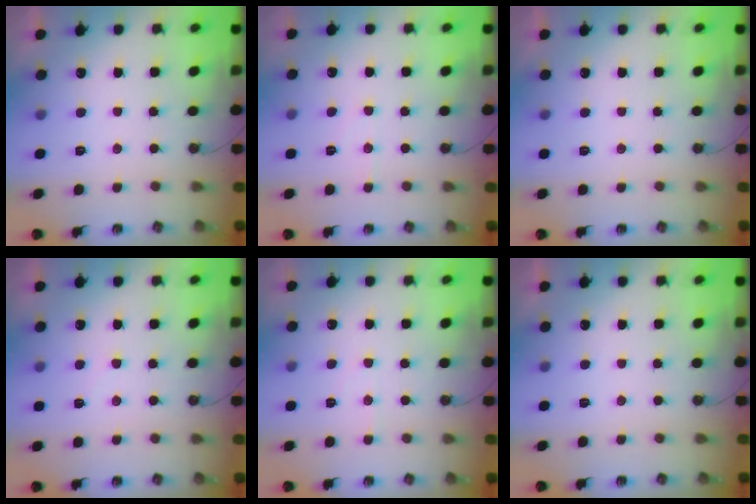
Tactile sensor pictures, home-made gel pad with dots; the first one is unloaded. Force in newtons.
{"total": 5.5, "press": 5.5, "slide": 0.7}
{"total": 0.0}
{"total": 2.7, "press": 2.7, "slide": 0.4}
{"total": 4.3, "press": 4.2, "slide": 0.6}
{"total": 0.0}